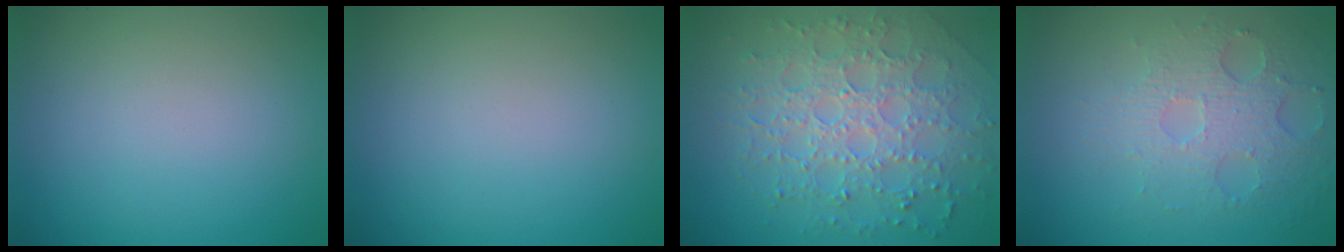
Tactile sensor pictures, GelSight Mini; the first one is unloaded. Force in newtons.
{"total": 0.0}
{"total": 7.5, "press": 5.4, "slide": 5.2}
{"total": 3.7, "press": 3.3, "slide": 1.7}